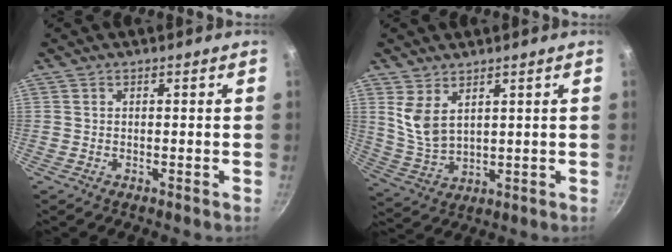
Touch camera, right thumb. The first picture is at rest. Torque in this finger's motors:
{"motor_torque": [-0.70, 0.96, 0.26, 0.18, 0.06]}